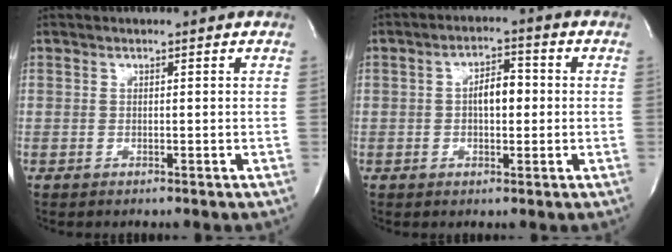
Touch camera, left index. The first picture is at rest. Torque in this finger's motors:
{"motor_torque": [0.06, 0.01, 0.07, 0.03]}